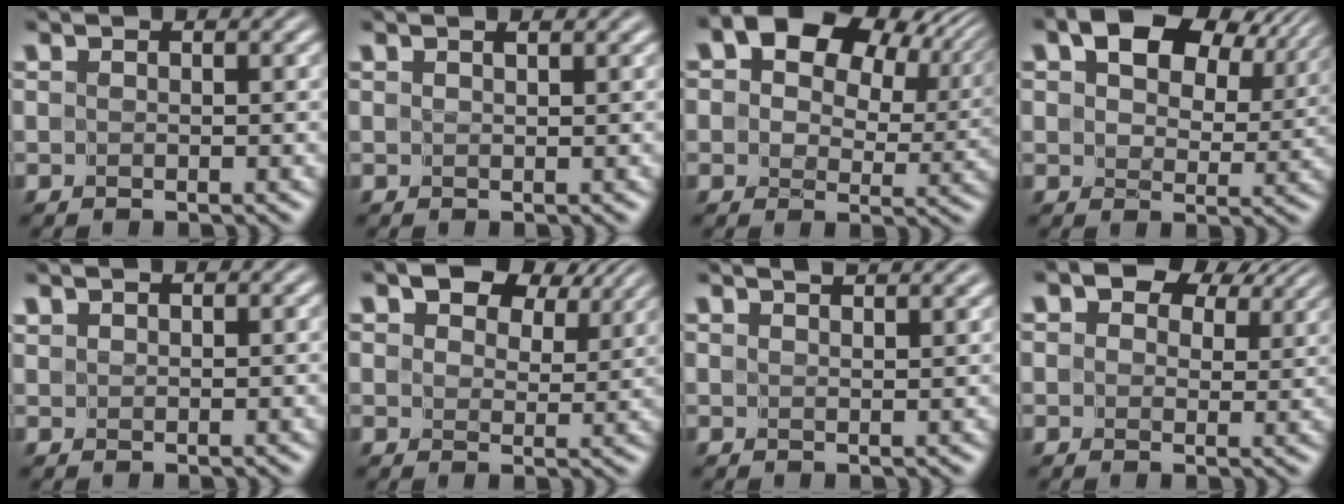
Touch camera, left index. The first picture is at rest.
{"total": 0.6, "force": [0.5, -0.2, 0.3], "torque": [-0.004, 0.001, 0.009]}
{"total": 15.8, "force": [7.8, 10.1, 9.4], "torque": [-0.140, 0.035, 0.118]}
{"total": 8.4, "force": [4.8, 4.7, 5.0], "torque": [-0.086, 0.004, 0.078]}
{"total": 0.9, "force": [0.9, 0.2, 0.0], "torque": [0.000, 0.002, 0.017]}
{"total": 6.9, "force": [4.7, 3.4, 3.7], "torque": [-0.061, 0.004, 0.069]}
{"total": 2.3, "force": [2.1, 0.3, 0.9], "torque": [0.001, 0.006, 0.015]}
{"total": 6.6, "force": [4.1, 3.6, 3.7], "torque": [-0.057, 0.006, 0.046]}